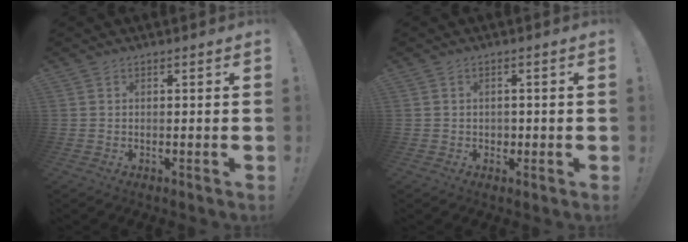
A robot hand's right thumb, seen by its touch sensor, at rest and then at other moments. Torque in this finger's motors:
{"motor_torque": [-0.15, 0.36, -0.11, -0.20, 0.00]}